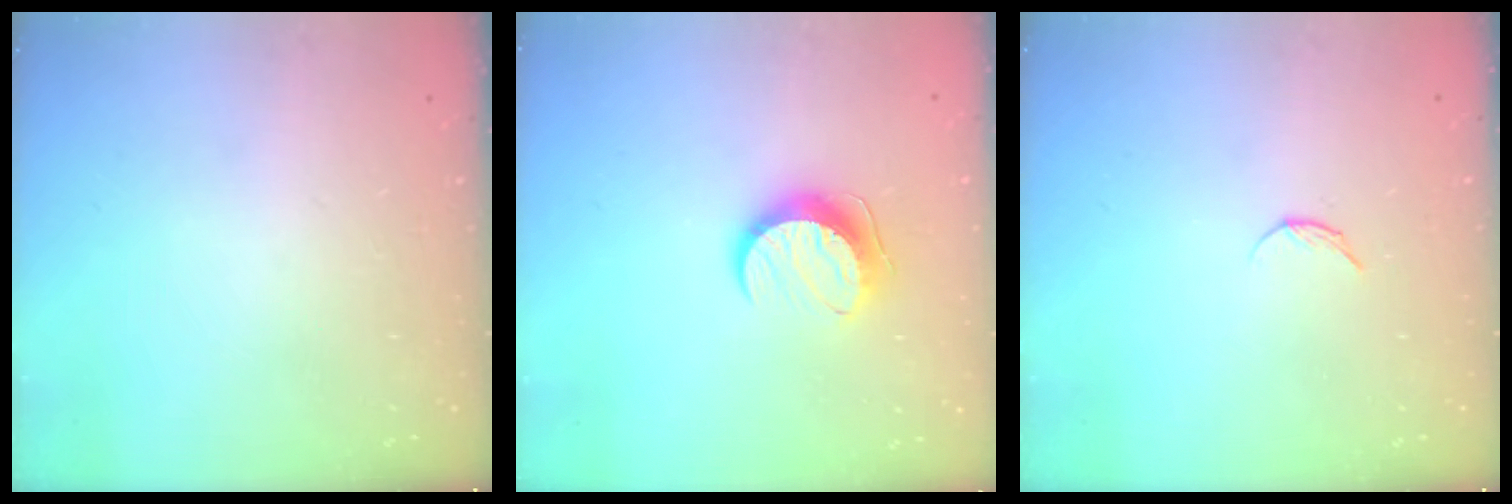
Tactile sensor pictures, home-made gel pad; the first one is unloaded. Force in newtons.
{"total": 9.4, "press": 9.4, "slide": 0.7}
{"total": 4.9, "press": 4.9, "slide": 0.6}